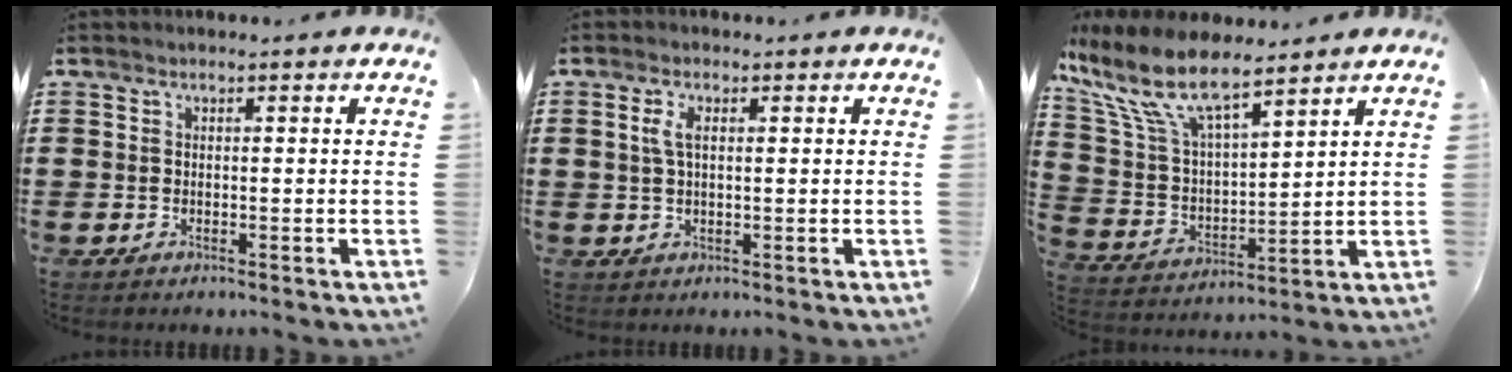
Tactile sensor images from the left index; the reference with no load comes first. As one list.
[{"total": 2.9, "force": [0.7, 1.1, 2.6], "torque": [-0.063, 0.005, 0.008]}, {"total": 11.6, "force": [8.3, 3.4, 7.4], "torque": [-0.184, -0.036, 0.142]}]